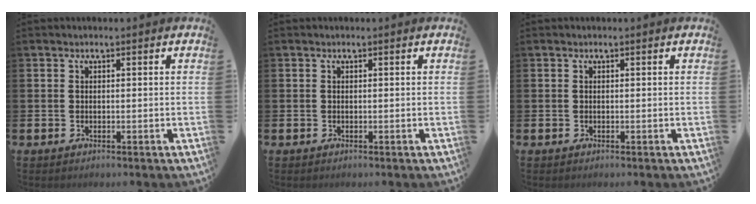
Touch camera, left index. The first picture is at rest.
{"total": 0.0}
{"total": 0.0}